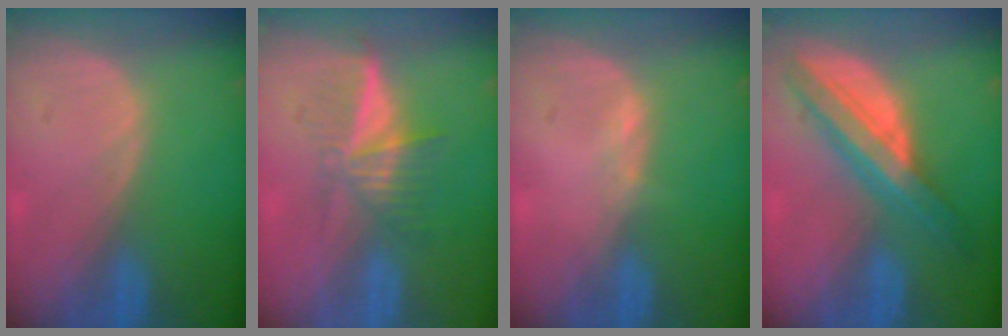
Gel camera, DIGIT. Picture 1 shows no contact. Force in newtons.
{"total": 6.3, "press": 5.3, "slide": 3.5}
{"total": 0.6, "press": 0.5, "slide": 0.4}
{"total": 8.5, "press": 8.5, "slide": 0.5}